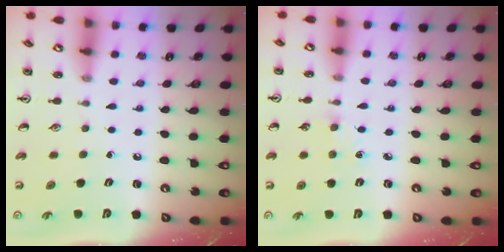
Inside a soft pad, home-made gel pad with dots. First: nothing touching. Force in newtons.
{"total": 2.8, "press": 2.8, "slide": 0.4}